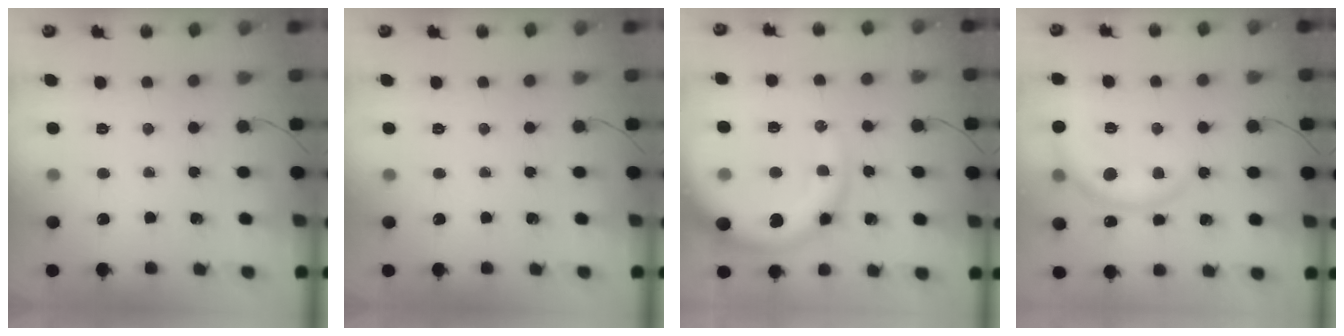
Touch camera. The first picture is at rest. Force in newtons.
{"total": 0.0}
{"total": 13.1, "press": 12.7, "slide": 3.5}
{"total": 8.6, "press": 8.5, "slide": 0.5}